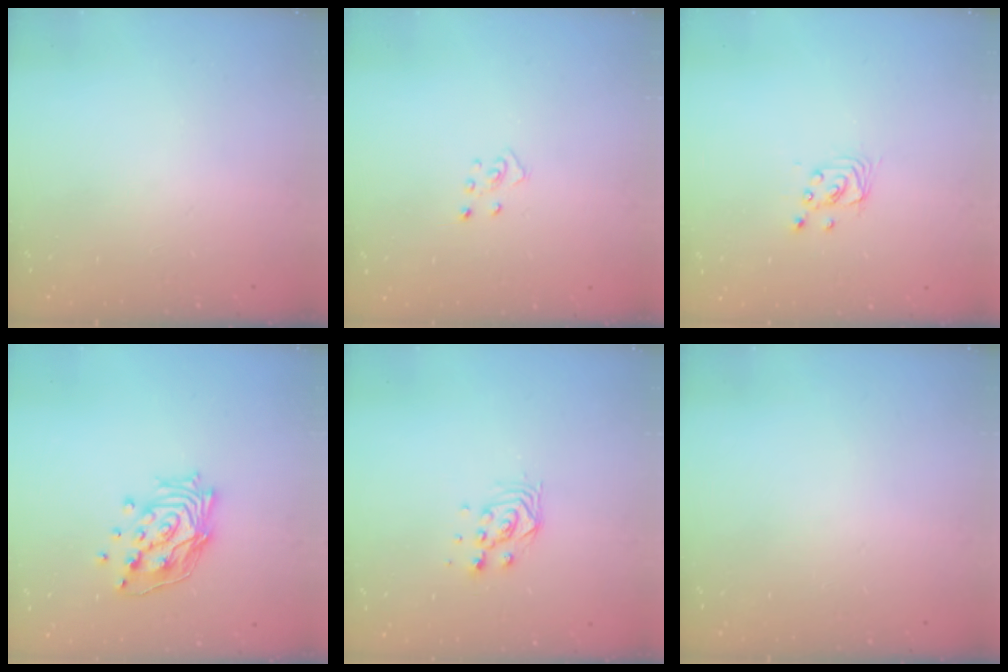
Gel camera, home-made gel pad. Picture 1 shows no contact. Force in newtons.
{"total": 3.7, "press": 3.7, "slide": 0.3}
{"total": 2.8, "press": 2.8, "slide": 0.2}
{"total": 15.0, "press": 14.9, "slide": 2.0}
{"total": 6.1, "press": 6.0, "slide": 0.4}
{"total": 0.0}